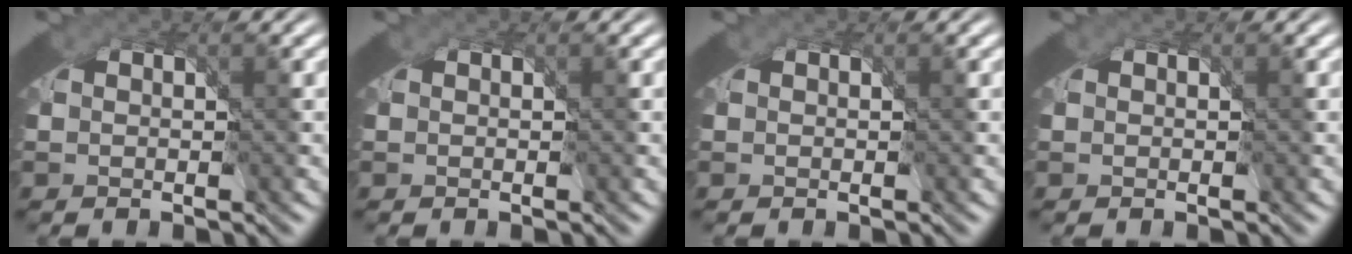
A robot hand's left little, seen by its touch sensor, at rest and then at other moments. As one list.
[{"total": 0.0}, {"total": 0.0}, {"total": 0.0}]